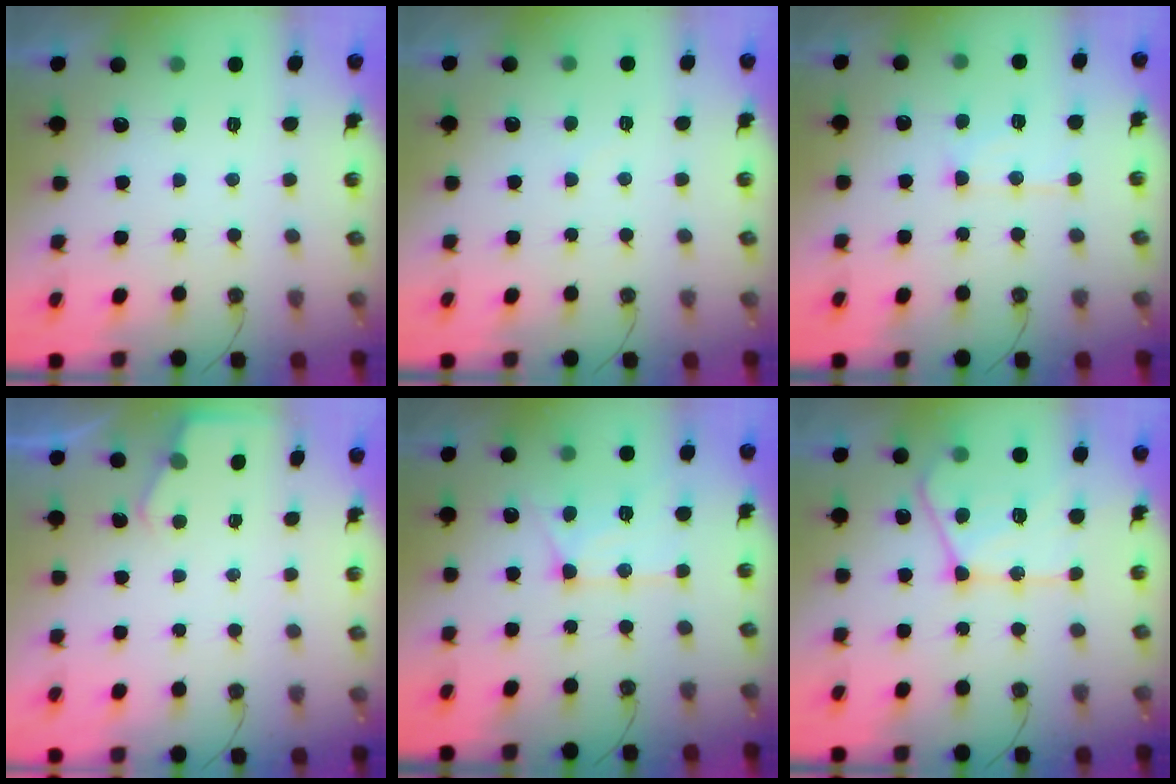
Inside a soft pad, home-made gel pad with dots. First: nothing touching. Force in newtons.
{"total": 4.6, "press": 4.6, "slide": 0.6}
{"total": 10.0, "press": 10.0, "slide": 0.8}
{"total": 2.6, "press": 2.6, "slide": 0.4}
{"total": 13.6, "press": 13.5, "slide": 1.3}
{"total": 19.4, "press": 19.4, "slide": 1.6}